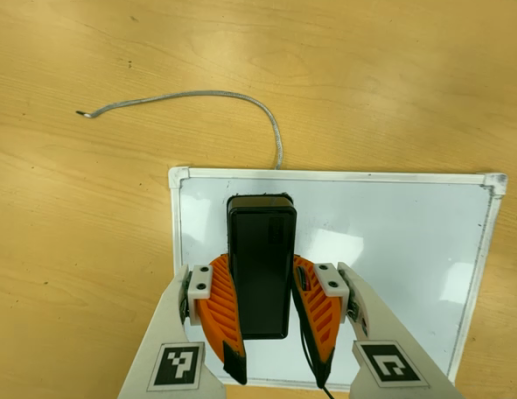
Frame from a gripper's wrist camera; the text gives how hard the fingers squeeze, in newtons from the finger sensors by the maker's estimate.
{"total": 9.3, "left": 8.0, "right": 10.7}